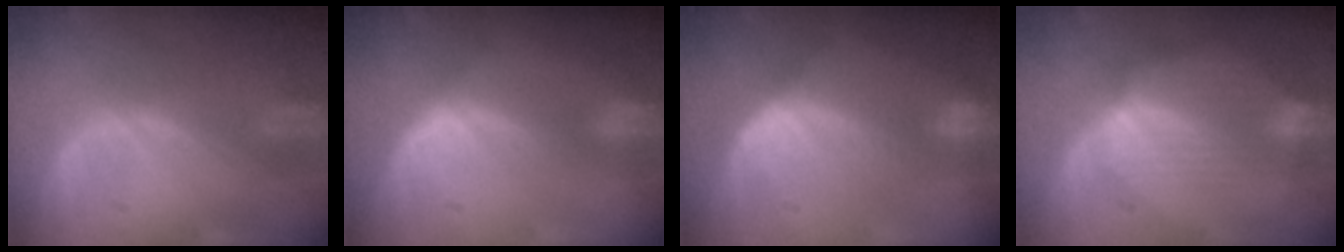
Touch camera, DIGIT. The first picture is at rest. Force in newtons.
{"total": 2.5, "press": 2.0, "slide": 1.6}
{"total": 6.8, "press": 6.6, "slide": 1.5}
{"total": 7.2, "press": 6.7, "slide": 2.6}